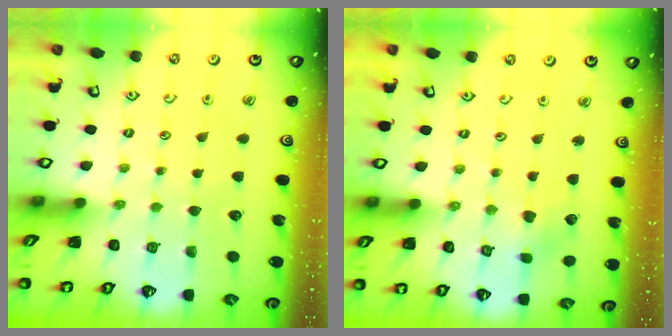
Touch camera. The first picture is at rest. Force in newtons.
{"total": 2.7, "press": 2.7, "slide": 0.4}